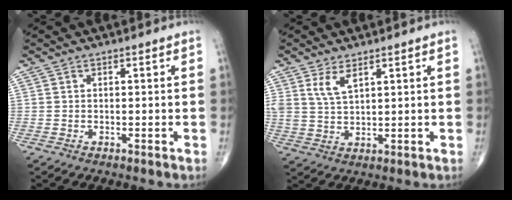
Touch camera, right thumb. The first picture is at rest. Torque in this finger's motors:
{"motor_torque": [0.08, 0.09, 0.55, 0.49, 0.14]}